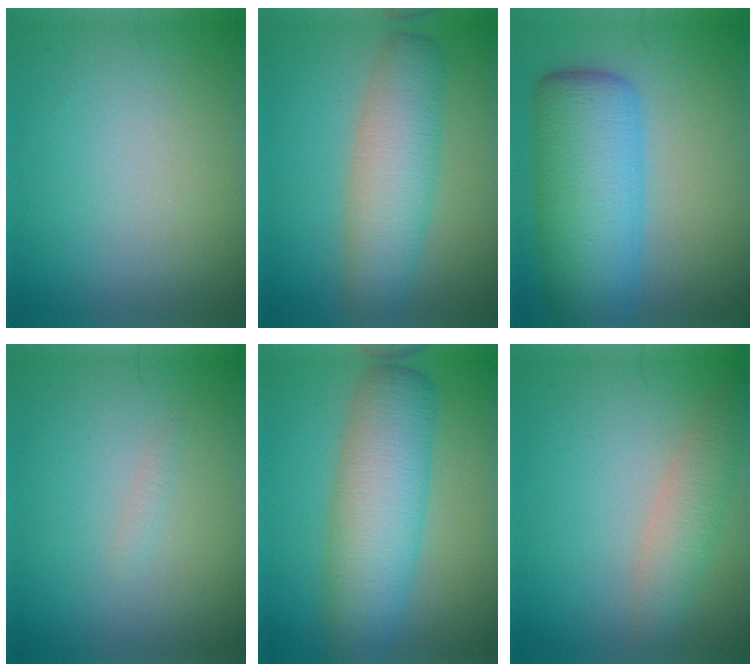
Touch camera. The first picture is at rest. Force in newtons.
{"total": 6.1, "press": 6.1, "slide": 0.4}
{"total": 10.1, "press": 10.0, "slide": 0.2}
{"total": 0.6, "press": 0.6, "slide": 0.0}
{"total": 7.9, "press": 7.9, "slide": 0.3}
{"total": 2.9, "press": 2.9, "slide": 0.2}